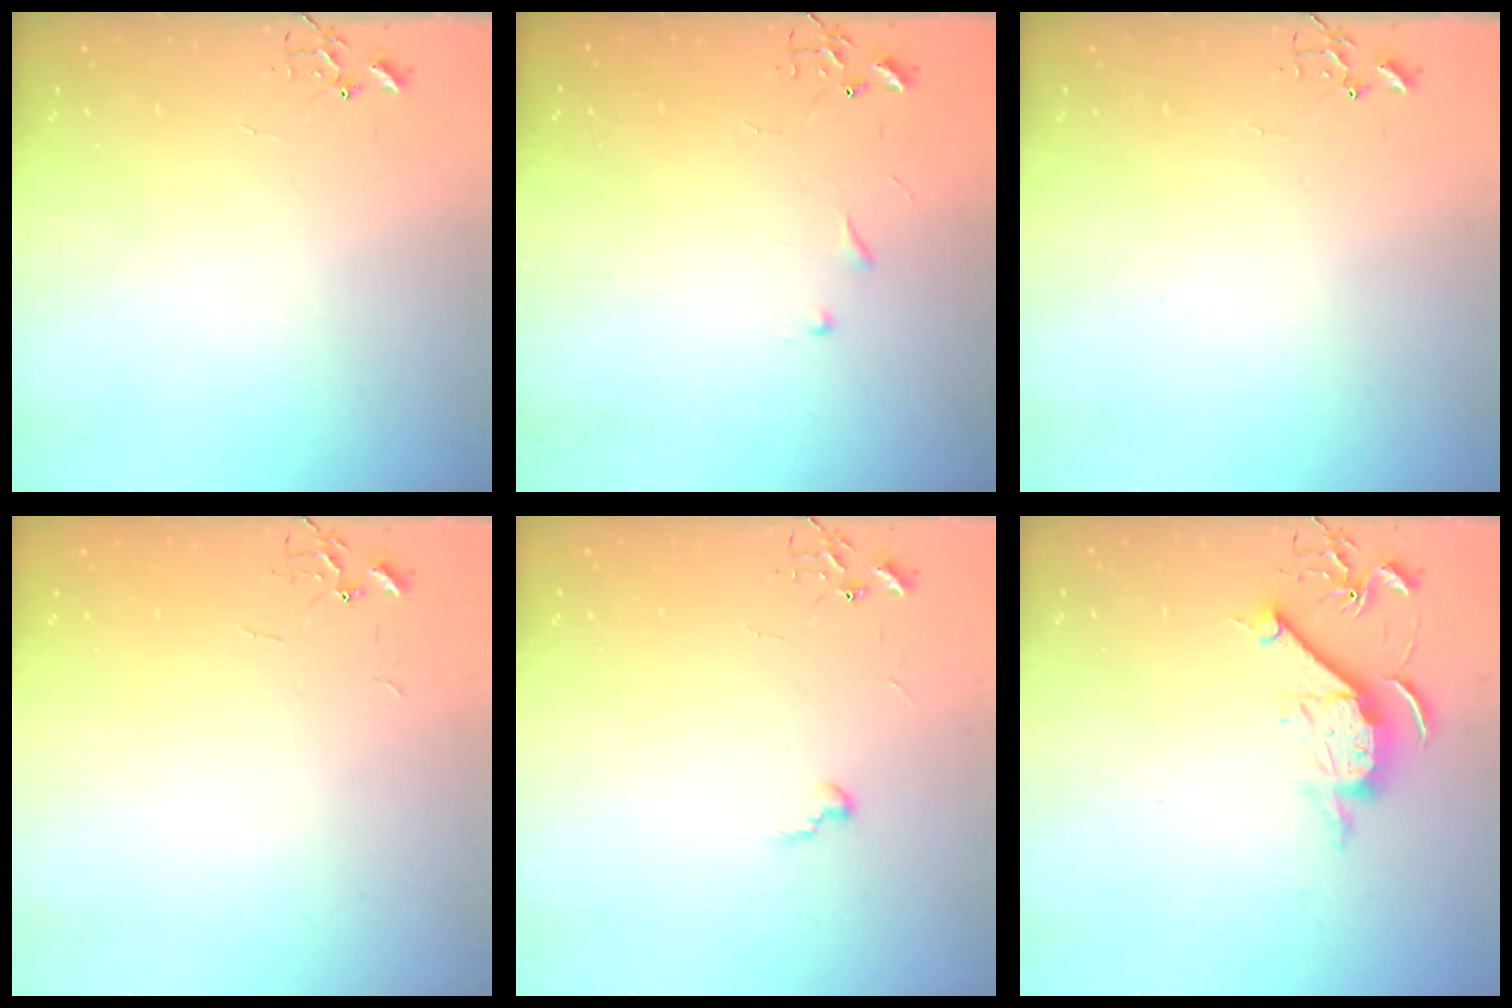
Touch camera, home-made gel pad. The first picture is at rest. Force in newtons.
{"total": 5.3, "press": 5.2, "slide": 0.7}
{"total": 0.0}
{"total": 1.8, "press": 1.8, "slide": 0.2}
{"total": 5.7, "press": 5.7, "slide": 0.5}
{"total": 11.3, "press": 11.3, "slide": 0.5}